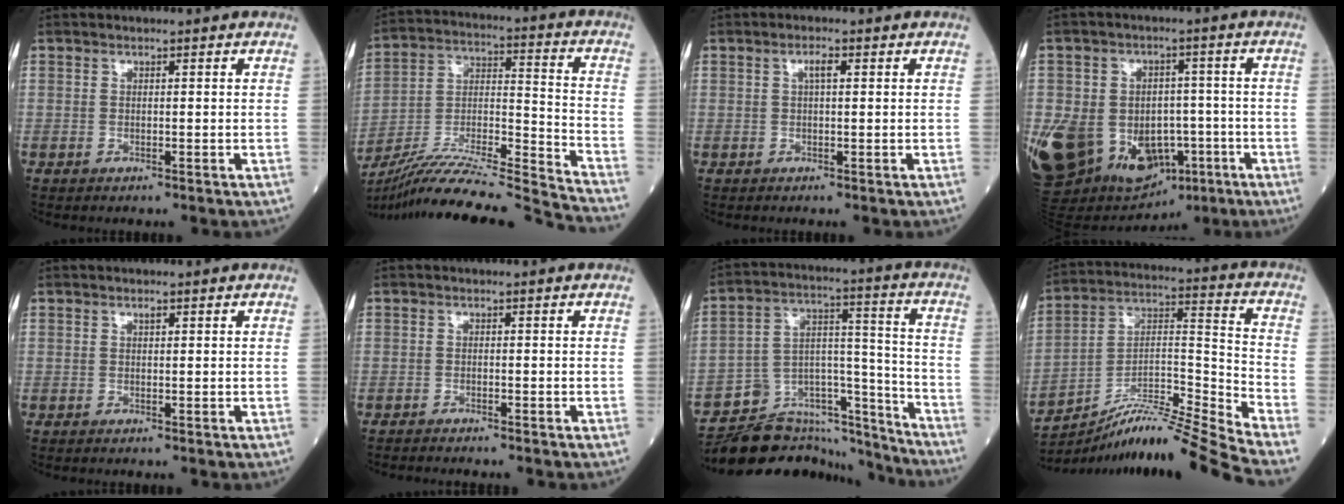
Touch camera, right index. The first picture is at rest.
{"total": 23.6, "force": [-22.1, -1.8, 8.2], "torque": [-0.145, -0.017, -0.363]}
{"total": 1.6, "force": [0.7, 0.3, 1.4], "torque": [-0.029, 0.006, 0.010]}
{"total": 23.7, "force": [-7.9, 16.8, 14.8], "torque": [-0.343, 0.001, -0.105]}
{"total": 0.5, "force": [0.5, 0.1, 0.2], "torque": [-0.011, 0.002, 0.008]}
{"total": 2.1, "force": [-2.0, -0.2, 0.6], "torque": [-0.010, -0.004, -0.031]}
{"total": 17.6, "force": [-16.8, 4.3, 2.8], "torque": [-0.035, 0.061, -0.265]}
{"total": 15.7, "force": [-13.7, -3.3, 6.8], "torque": [-0.108, 0.028, -0.240]}